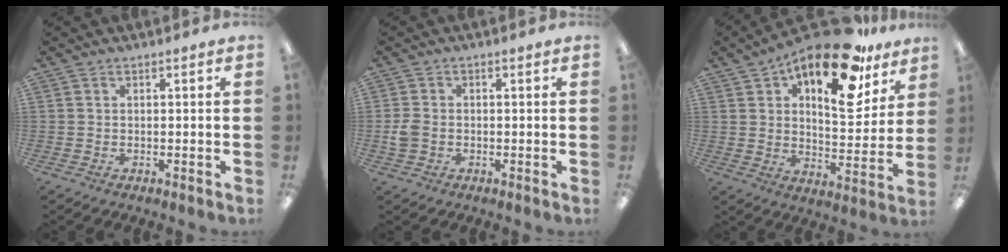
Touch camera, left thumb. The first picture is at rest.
{"total": 3.2, "force": [-0.7, 2.4, 2.0], "torque": [-0.041, 0.003, -0.013]}
{"total": 21.9, "force": [13.5, 9.0, 14.7], "torque": [-0.209, -0.078, 0.220]}